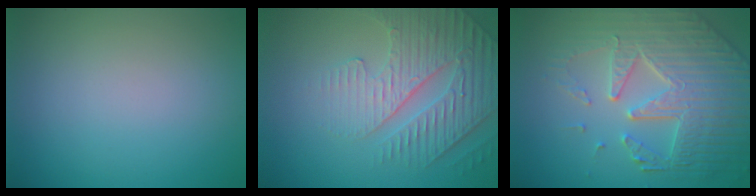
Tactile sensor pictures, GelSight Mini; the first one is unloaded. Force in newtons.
{"total": 4.4, "press": 4.1, "slide": 1.4}
{"total": 7.4, "press": 5.8, "slide": 4.6}